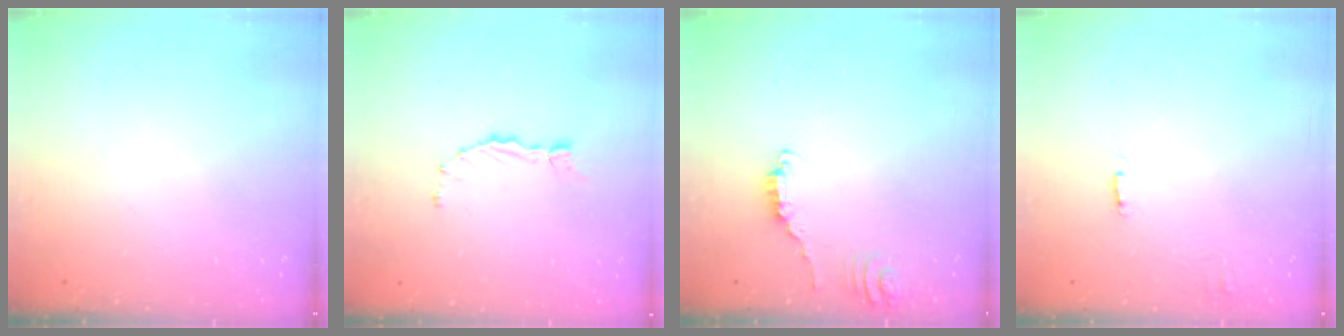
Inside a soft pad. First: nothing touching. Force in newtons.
{"total": 1.6, "press": 1.6, "slide": 0.3}
{"total": 2.6, "press": 2.6, "slide": 0.2}
{"total": 2.0, "press": 2.0, "slide": 0.1}